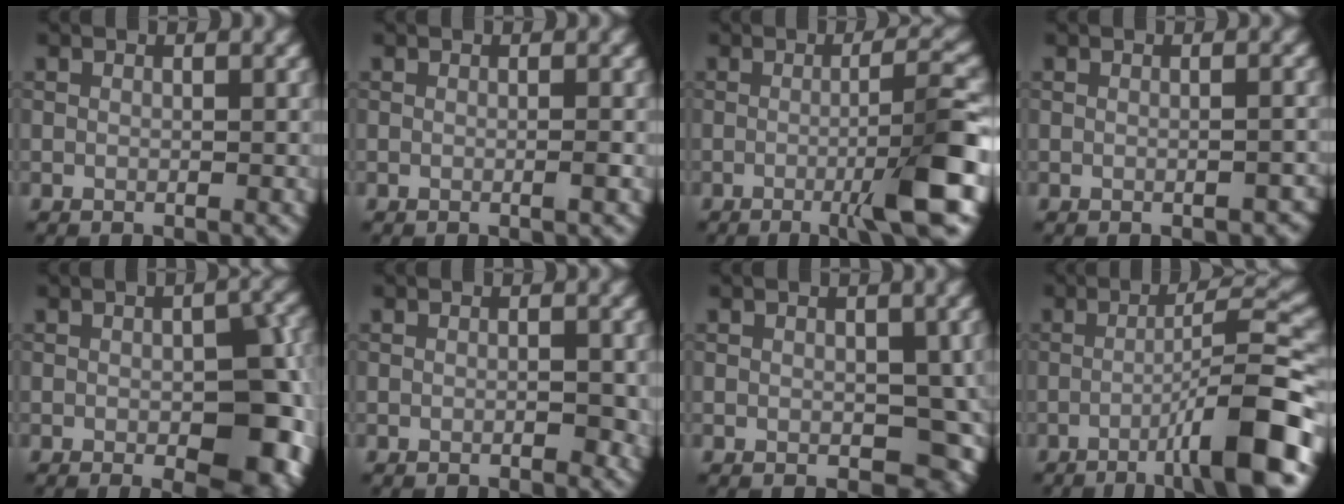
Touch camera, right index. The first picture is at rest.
{"total": 0.5, "force": [-0.2, -0.1, 0.5], "torque": [-0.009, 0.001, -0.005]}
{"total": 6.4, "force": [-1.9, 0.5, 6.1], "torque": [-0.086, 0.011, -0.042]}
{"total": 1.1, "force": [-0.7, 0.3, 0.8], "torque": [-0.012, 0.003, -0.008]}
{"total": 10.0, "force": [-2.4, 4.7, 8.5], "torque": [-0.093, -0.004, -0.025]}
{"total": 1.5, "force": [-0.4, 0.6, 1.3], "torque": [-0.019, -0.001, -0.006]}
{"total": 5.2, "force": [-0.5, 3.4, 4.0], "torque": [-0.051, -0.013, 0.000]}
{"total": 9.0, "force": [-3.9, 1.0, 8.0], "torque": [-0.106, 0.019, -0.071]}